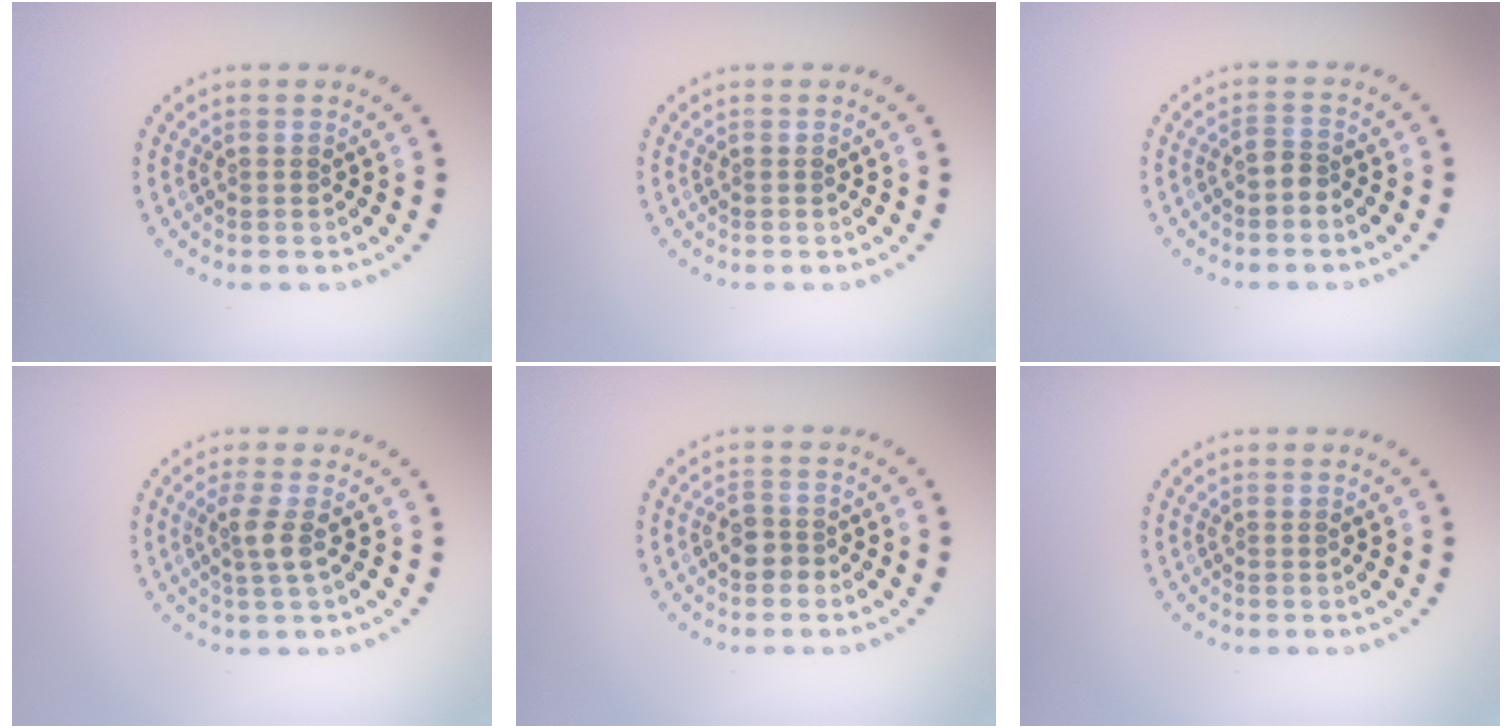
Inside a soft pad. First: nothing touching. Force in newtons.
{"total": 0.0}
{"total": 1.5, "press": 1.2, "slide": 0.9}
{"total": 1.9, "press": 1.4, "slide": 1.2}
{"total": 1.7, "press": 1.6, "slide": 0.7}
{"total": 0.0}